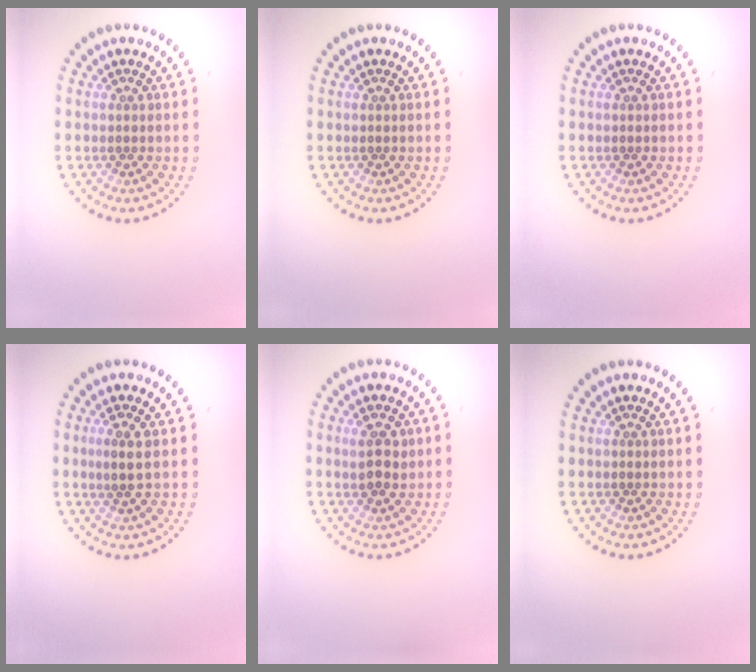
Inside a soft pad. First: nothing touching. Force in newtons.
{"total": 0.0}
{"total": 0.0}
{"total": 1.7, "press": 1.5, "slide": 0.8}
{"total": 2.2, "press": 2.2, "slide": 0.5}
{"total": 0.0}